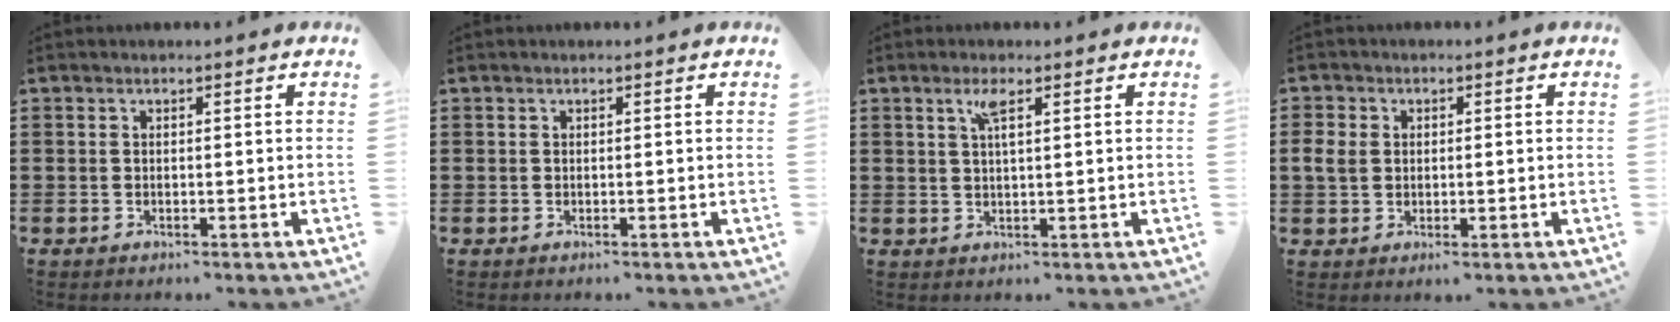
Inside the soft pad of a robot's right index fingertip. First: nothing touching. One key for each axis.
{"total": 0.0}
{"total": 2.6, "fx": 1.4, "fy": 0.4, "fz": 2.2, "tx": -0.048, "ty": 0.003, "tz": 0.022}
{"total": 3.0, "fx": 0.1, "fy": 2.3, "fz": 1.8, "tx": -0.050, "ty": 0.007, "tz": -0.002}